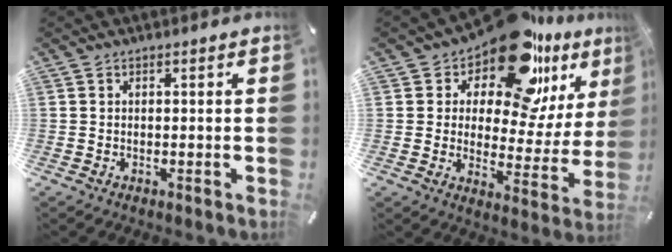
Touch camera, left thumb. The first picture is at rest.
{"total": 17.6, "force": [13.7, 7.1, 8.4], "torque": [-0.126, -0.119, 0.232]}